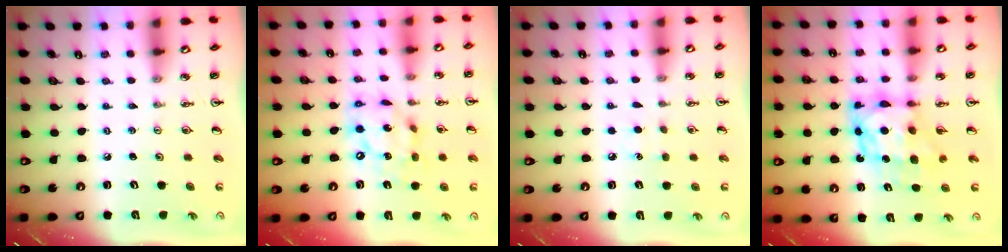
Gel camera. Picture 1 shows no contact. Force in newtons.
{"total": 13.1, "press": 13.1, "slide": 0.9}
{"total": 5.0, "press": 4.9, "slide": 0.5}
{"total": 8.7, "press": 8.7, "slide": 0.8}